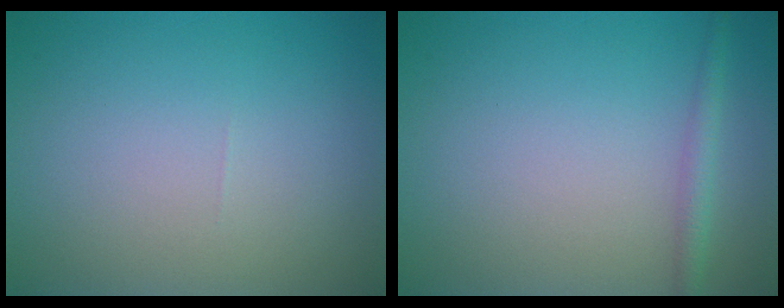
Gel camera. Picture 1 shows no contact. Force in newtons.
{"total": 1.5, "press": 1.5, "slide": 0.0}